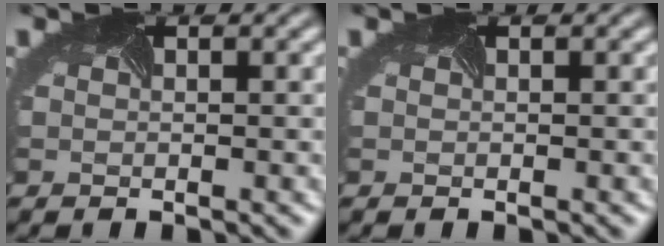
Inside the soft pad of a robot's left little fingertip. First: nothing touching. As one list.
[{"total": 0.0}]